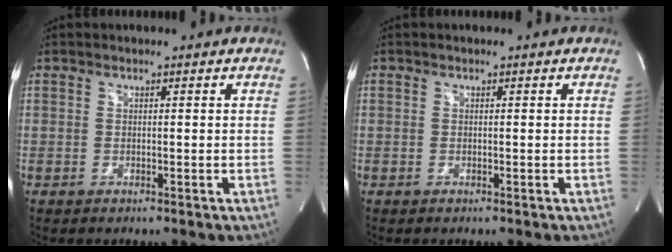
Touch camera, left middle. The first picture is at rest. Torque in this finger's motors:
{"motor_torque": [0.00, 0.00, 0.00, 0.00]}